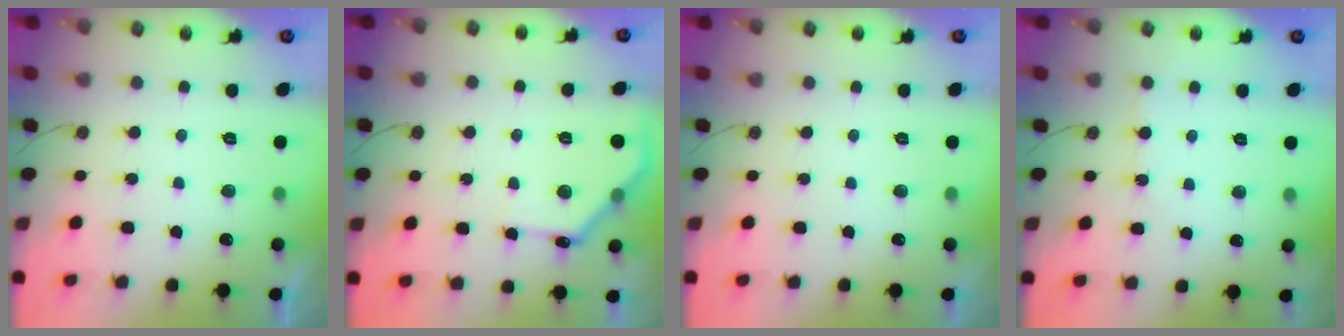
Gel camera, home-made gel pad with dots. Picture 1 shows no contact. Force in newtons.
{"total": 11.9, "press": 11.9, "slide": 0.6}
{"total": 0.0}
{"total": 3.8, "press": 3.8, "slide": 0.4}